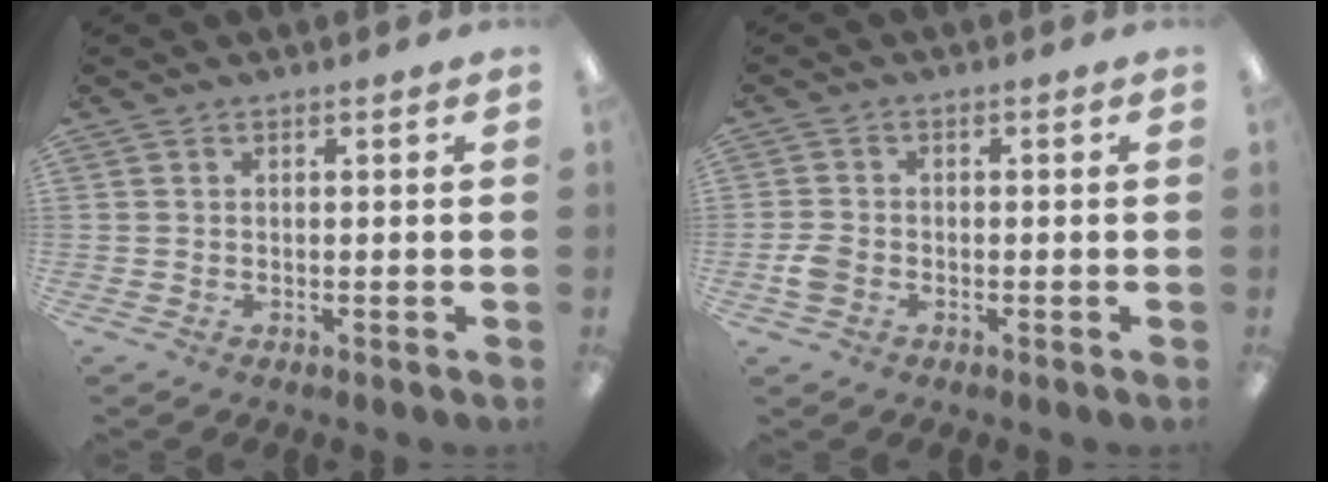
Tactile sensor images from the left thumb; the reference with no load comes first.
{"total": 3.3, "force": [-1.2, 2.4, 1.9], "torque": [-0.037, 0.006, -0.023]}